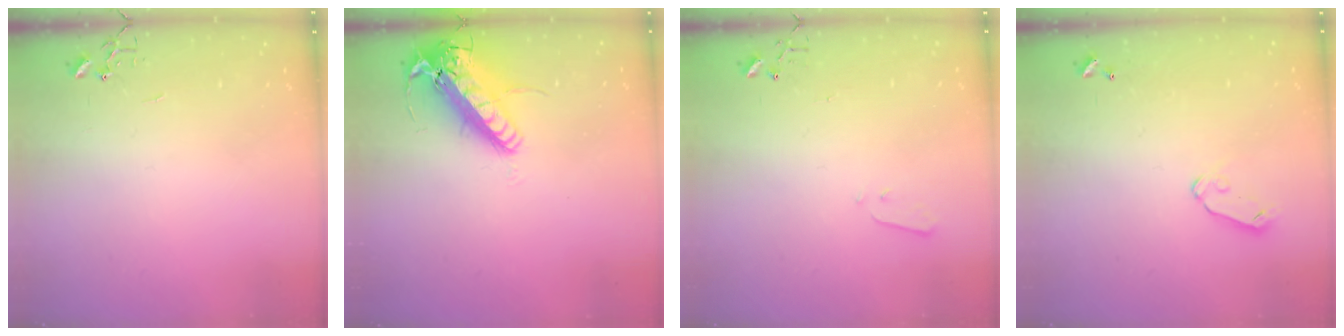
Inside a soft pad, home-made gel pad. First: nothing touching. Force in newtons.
{"total": 21.1, "press": 20.8, "slide": 3.7}
{"total": 1.9, "press": 1.9, "slide": 0.4}
{"total": 5.8, "press": 5.8, "slide": 0.5}